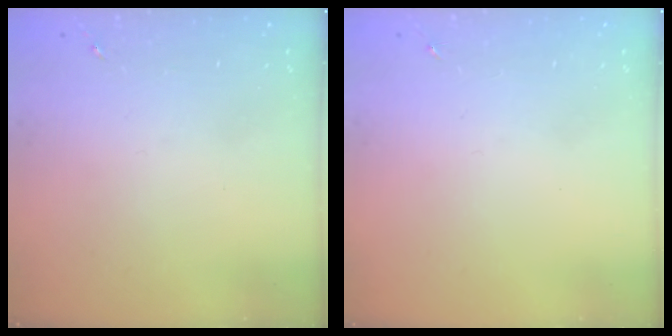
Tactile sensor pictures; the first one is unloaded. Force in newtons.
{"total": 0.0}